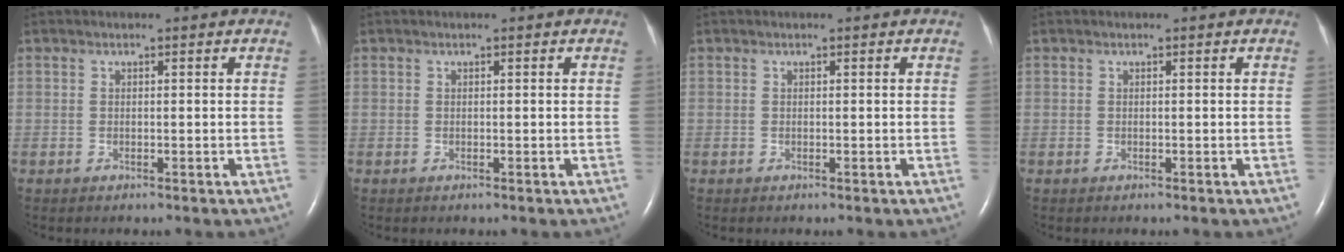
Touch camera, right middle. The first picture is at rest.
{"total": 0.0}
{"total": 0.0}
{"total": 0.0}